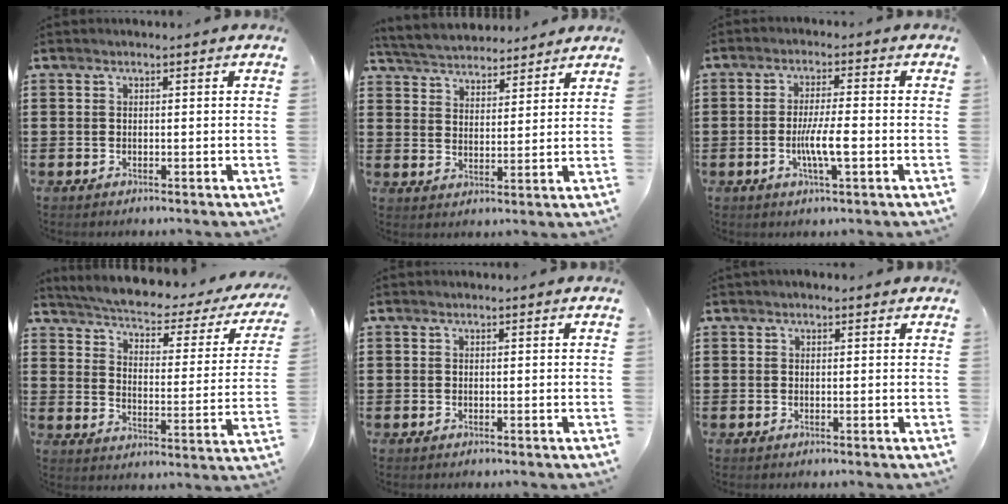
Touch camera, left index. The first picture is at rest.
{"total": 4.5, "force": [4.4, 0.8, 0.3], "torque": [-0.026, -0.021, 0.079]}
{"total": 5.9, "force": [-1.4, 1.0, 5.7], "torque": [-0.109, -0.003, -0.029]}
{"total": 3.5, "force": [3.0, 0.3, 1.7], "torque": [-0.053, -0.030, 0.041]}
{"total": 0.0}
{"total": 0.6, "force": [0.3, 0.5, 0.2], "torque": [-0.005, 0.005, 0.005]}